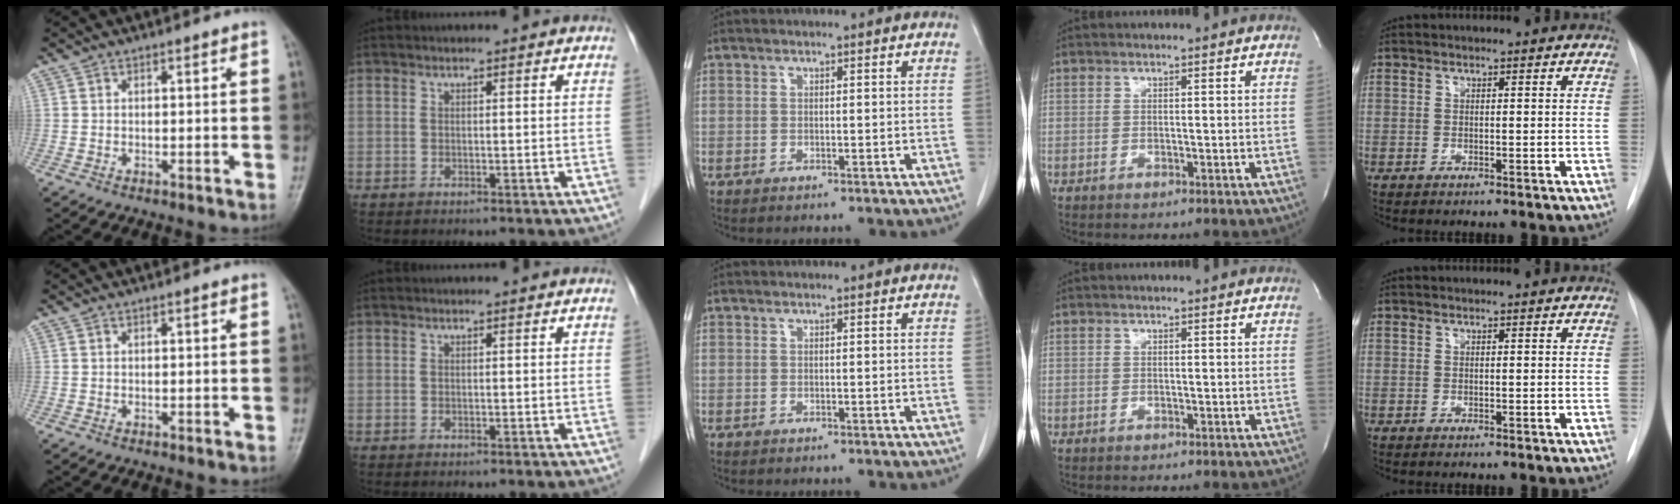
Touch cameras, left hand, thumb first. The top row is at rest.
{}